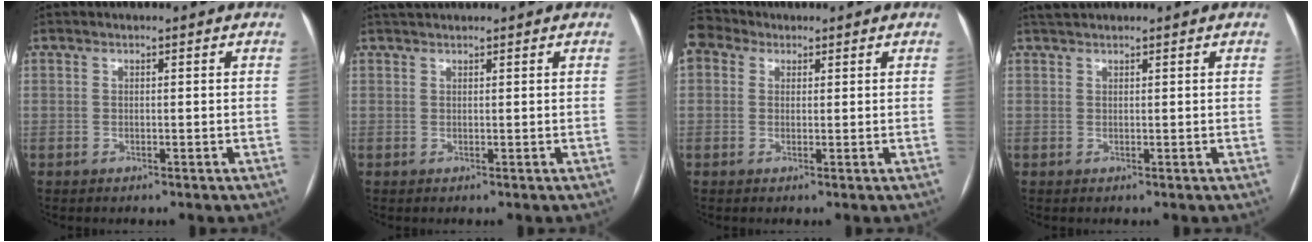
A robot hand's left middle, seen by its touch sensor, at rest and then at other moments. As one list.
[{"total": 2.1, "force": [2.0, 0.4, 0.7], "torque": [-0.011, 0.026, 0.035]}, {"total": 4.8, "force": [2.8, 3.5, 1.8], "torque": [-0.047, 0.035, 0.057]}, {"total": 1.8, "force": [1.7, 0.2, 0.5], "torque": [-0.011, 0.020, 0.033]}]